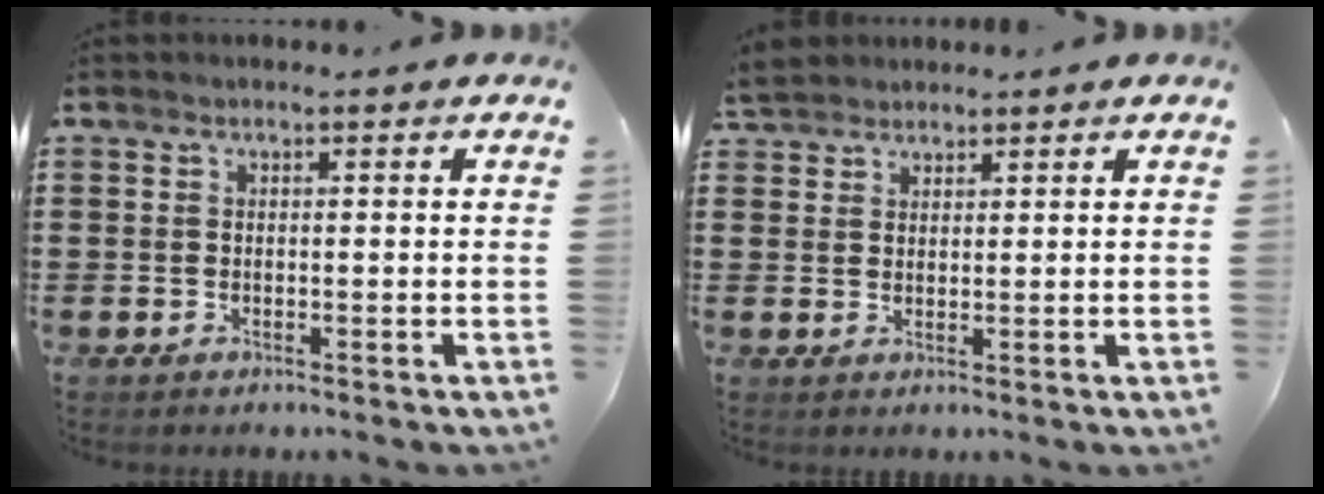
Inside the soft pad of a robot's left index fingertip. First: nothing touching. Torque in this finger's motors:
{"motor_torque": [1.09, -1.05, 0.68, 0.21]}